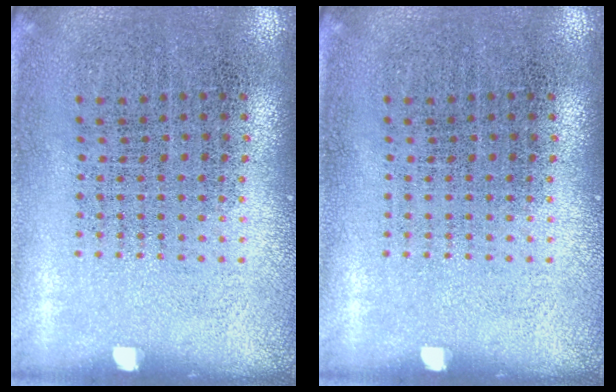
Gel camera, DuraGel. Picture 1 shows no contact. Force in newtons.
{"total": 0.0}